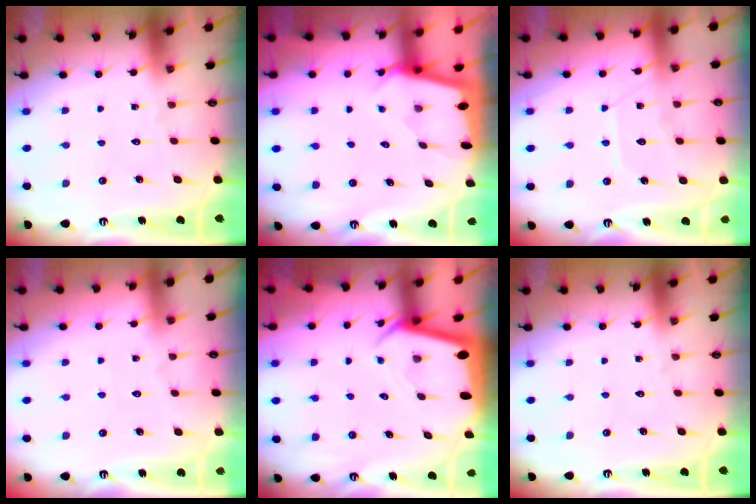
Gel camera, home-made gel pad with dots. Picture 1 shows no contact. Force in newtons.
{"total": 1.6, "press": 1.5, "slide": 0.2}
{"total": 8.1, "press": 8.1, "slide": 0.8}
{"total": 2.5, "press": 2.4, "slide": 0.4}
{"total": 2.3, "press": 2.3, "slide": 0.2}
{"total": 0.0}